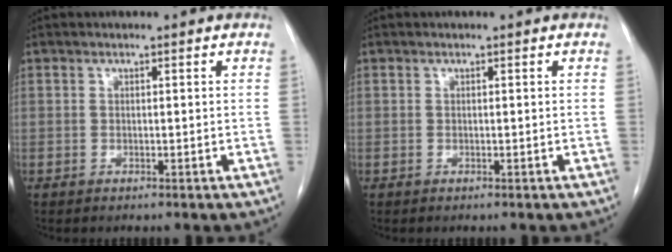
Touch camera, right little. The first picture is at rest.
{"total": 0.0}